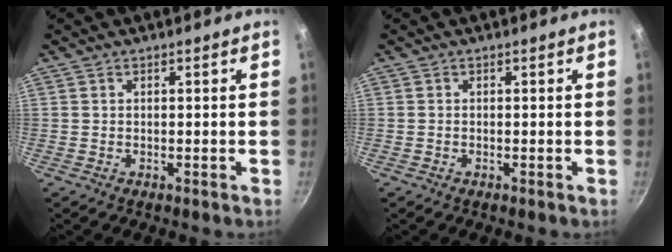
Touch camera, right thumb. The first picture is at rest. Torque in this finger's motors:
{"motor_torque": [0.26, 0.06, -0.01, 0.50, -0.02]}